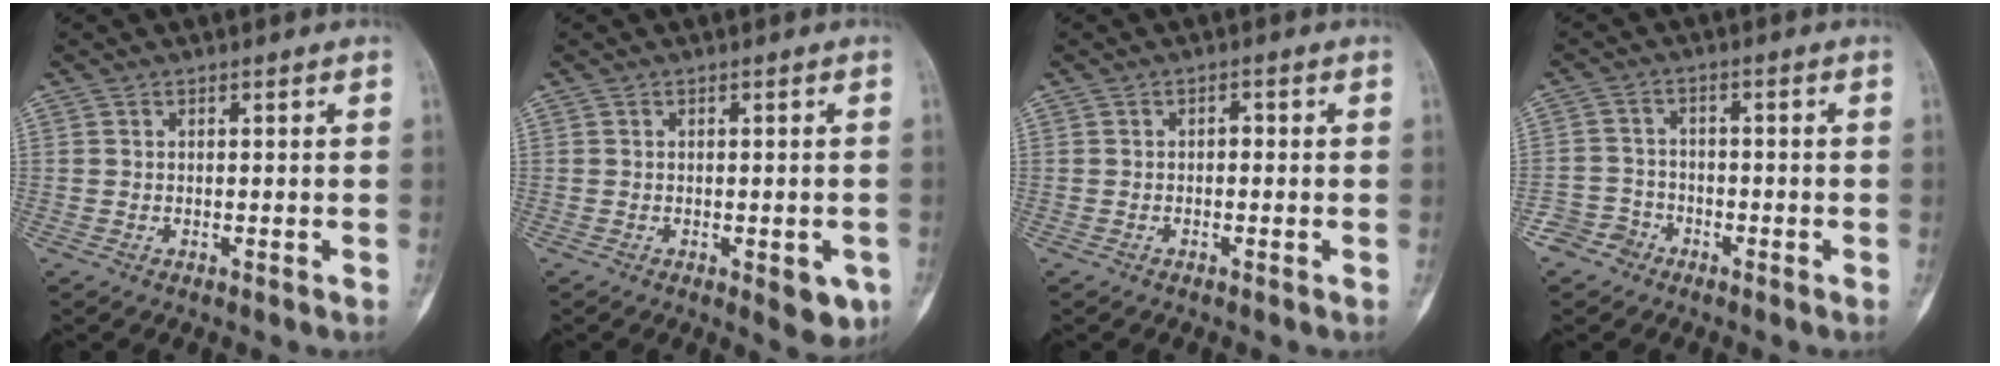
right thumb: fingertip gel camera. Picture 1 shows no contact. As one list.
[{"total": 4.9, "force": [-1.7, 2.1, 4.0], "torque": [-0.028, -0.003, -0.014]}, {"total": 1.1, "force": [-0.2, 0.7, 0.8], "torque": [-0.003, 0.005, -0.008]}, {"total": 4.2, "force": [-2.8, 3.1, -0.2], "torque": [0.026, 0.022, -0.059]}]